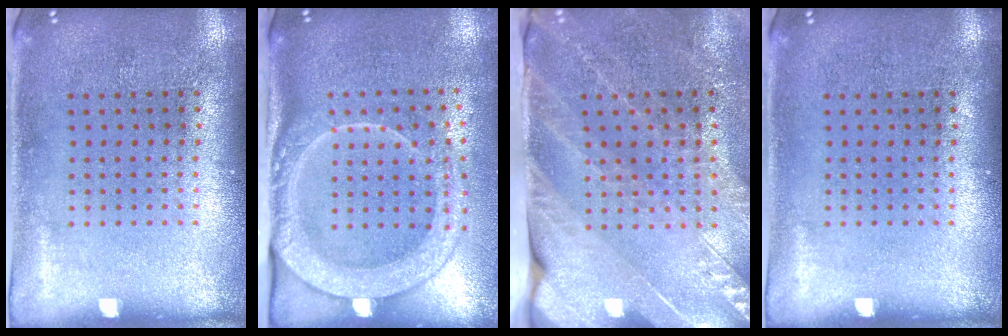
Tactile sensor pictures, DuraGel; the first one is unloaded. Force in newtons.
{"total": 2.5, "press": 1.9, "slide": 1.6}
{"total": 3.7, "press": 3.1, "slide": 1.9}
{"total": 0.0}